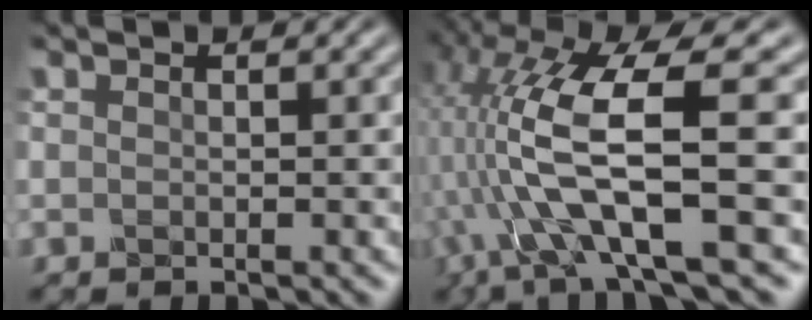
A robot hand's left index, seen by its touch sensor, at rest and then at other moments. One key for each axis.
{"total": 10.9, "fx": -1.1, "fy": 2.9, "fz": 10.5, "tx": -0.208, "ty": 0.012, "tz": -0.017}